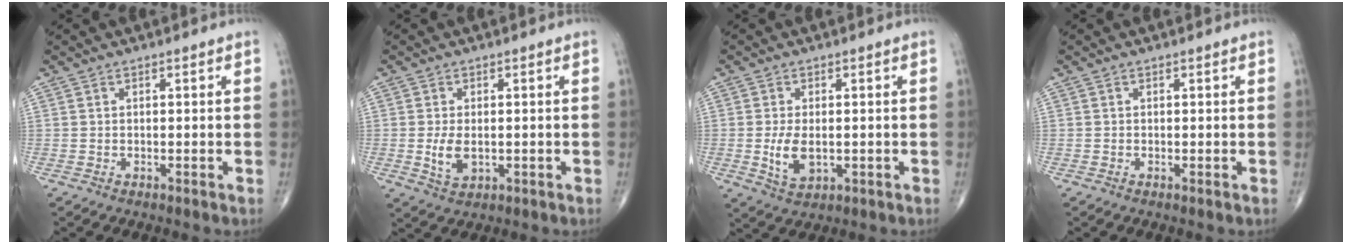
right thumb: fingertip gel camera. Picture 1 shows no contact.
{"total": 4.5, "force": [-0.4, 2.6, 3.7], "torque": [-0.067, -0.007, -0.001]}
{"total": 5.7, "force": [-0.6, 3.2, 4.7], "torque": [-0.086, -0.009, -0.003]}
{"total": 0.0}